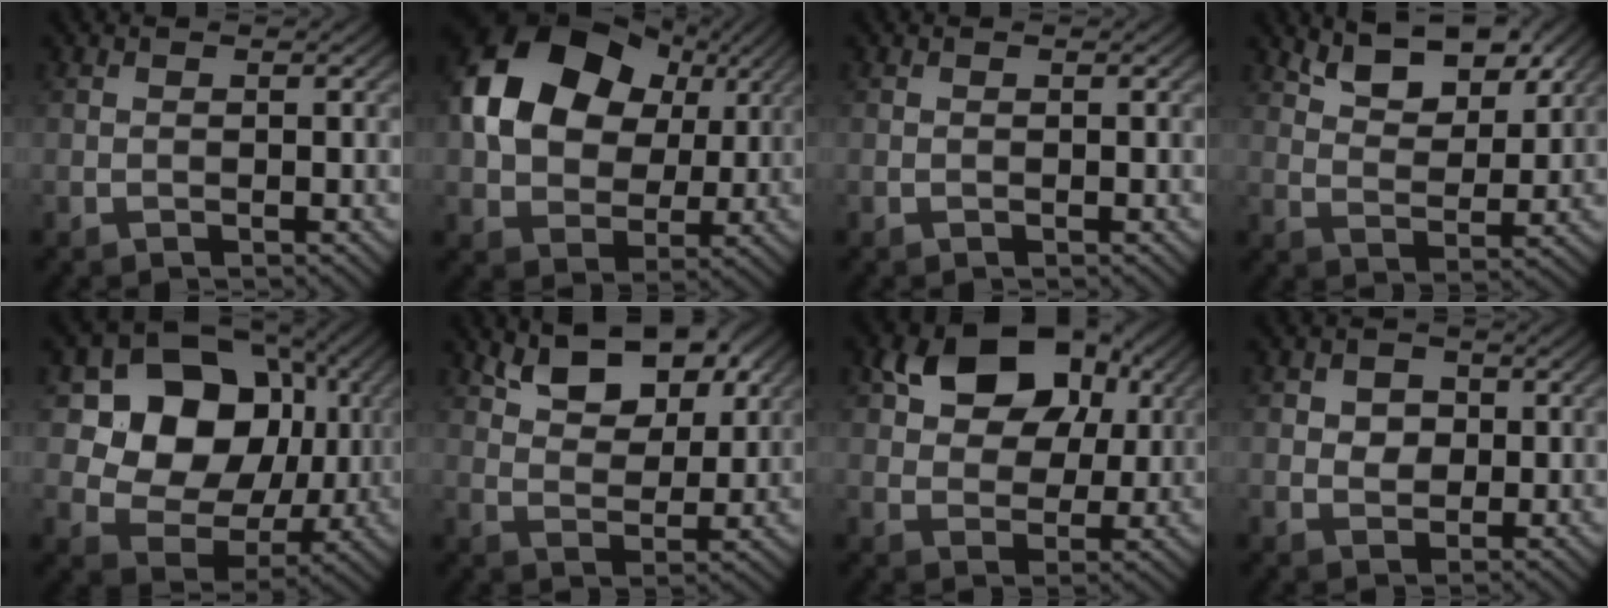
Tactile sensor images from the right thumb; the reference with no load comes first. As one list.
[{"total": 15.3, "force": [4.3, 11.1, 9.6], "torque": [-0.194, 0.025, 0.070]}, {"total": 0.0}, {"total": 8.1, "force": [5.5, 3.6, 4.8], "torque": [-0.080, -0.009, 0.101]}, {"total": 14.5, "force": [2.9, 11.4, 8.4], "torque": [-0.152, -0.001, 0.042]}, {"total": 8.5, "force": [5.1, 4.3, 5.3], "torque": [-0.091, -0.002, 0.089]}, {"total": 11.1, "force": [4.6, 7.5, 6.8], "torque": [-0.113, 0.006, 0.071]}, {"total": 3.1, "force": [0.6, 2.6, 1.6], "torque": [-0.029, 0.000, 0.000]}]